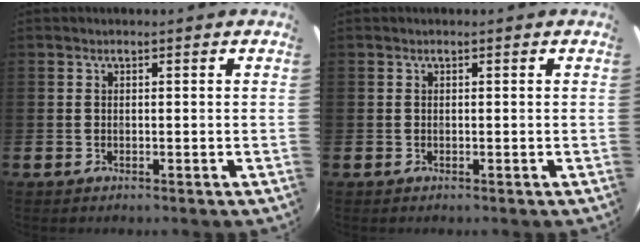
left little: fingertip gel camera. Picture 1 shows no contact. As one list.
[{"total": 0.0}]